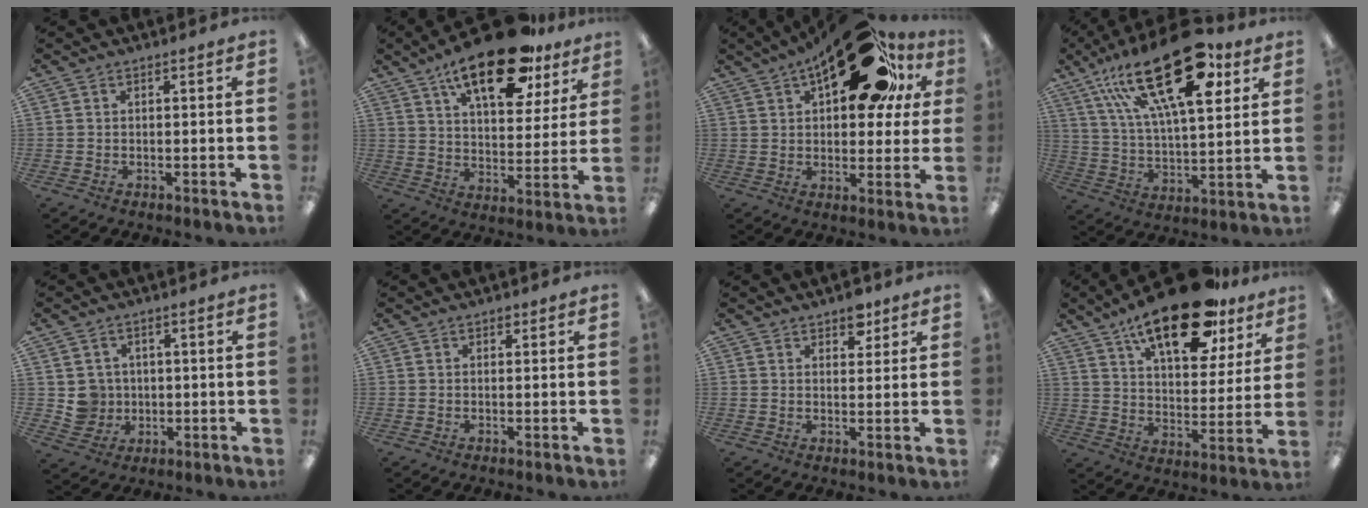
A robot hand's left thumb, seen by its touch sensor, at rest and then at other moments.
{"total": 20.9, "force": [13.5, 8.5, 13.5], "torque": [-0.210, -0.065, 0.222]}
{"total": 25.8, "force": [13.6, 12.1, 18.2], "torque": [-0.252, -0.067, 0.222]}
{"total": 28.5, "force": [14.8, 12.3, 21.0], "torque": [-0.343, -0.072, 0.246]}
{"total": 5.3, "force": [0.7, 5.3, 0.4], "torque": [-0.009, 0.003, 0.017]}
{"total": 1.2, "force": [0.8, 0.6, 0.7], "torque": [-0.007, -0.003, 0.013]}
{"total": 4.6, "force": [3.3, 2.5, 2.0], "torque": [-0.007, -0.019, 0.054]}
{"total": 22.5, "force": [14.8, 9.1, 14.2], "torque": [-0.220, -0.077, 0.247]}